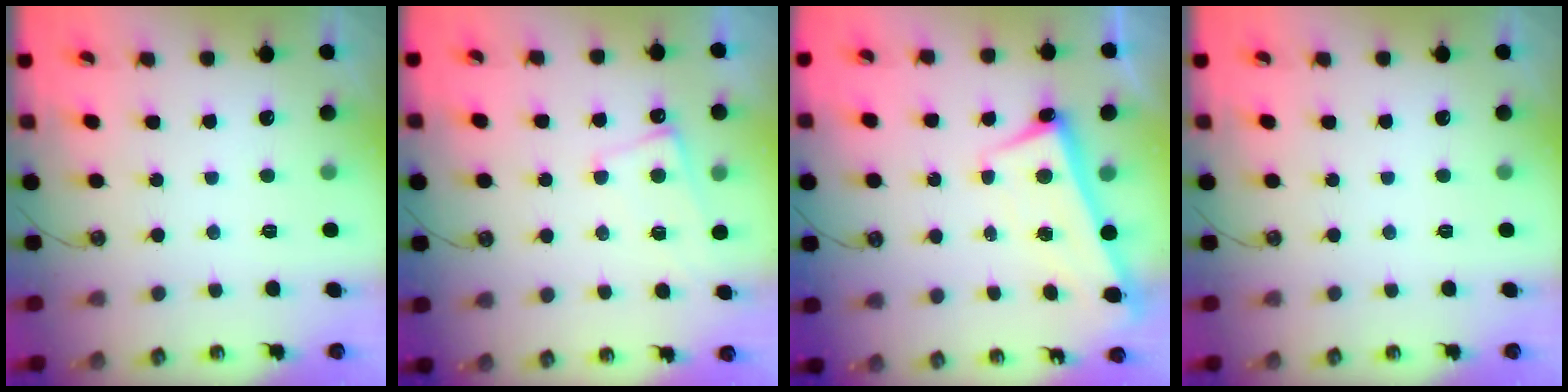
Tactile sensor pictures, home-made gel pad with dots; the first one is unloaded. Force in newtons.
{"total": 1.6, "press": 1.5, "slide": 0.4}
{"total": 2.6, "press": 2.5, "slide": 0.8}
{"total": 0.0}